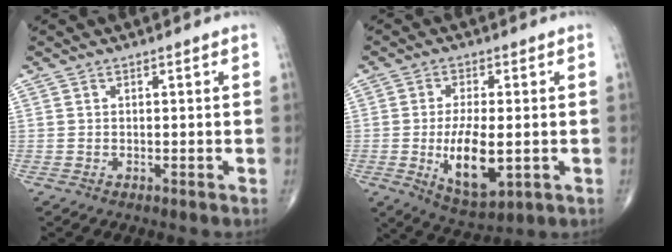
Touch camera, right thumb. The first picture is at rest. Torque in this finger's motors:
{"motor_torque": [-0.13, 0.66, 0.70, 0.46, 0.28]}